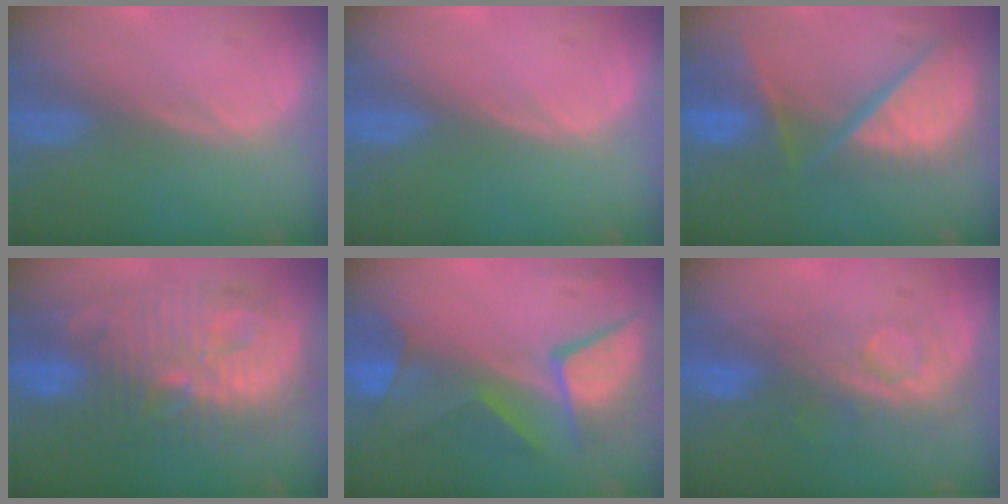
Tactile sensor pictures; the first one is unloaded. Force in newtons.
{"total": 0.0}
{"total": 12.1, "press": 9.9, "slide": 6.9}
{"total": 13.7, "press": 13.6, "slide": 1.2}
{"total": 8.9, "press": 8.8, "slide": 0.7}
{"total": 8.4, "press": 7.1, "slide": 4.5}